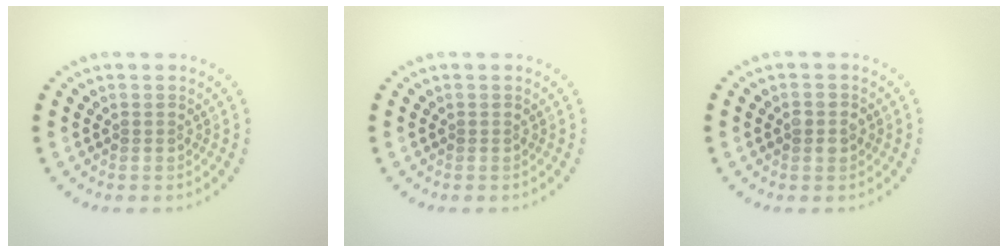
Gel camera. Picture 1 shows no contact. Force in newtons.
{"total": 0.0}
{"total": 1.4, "press": 1.4, "slide": 0.2}